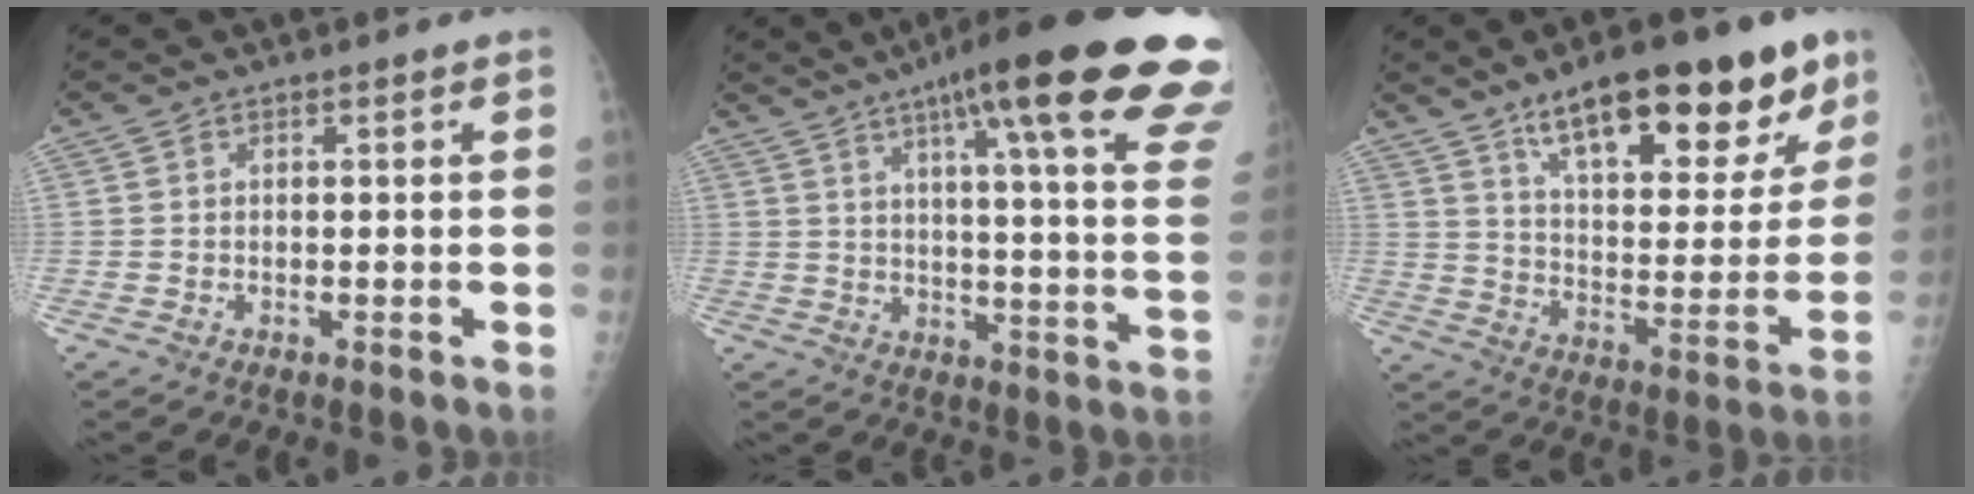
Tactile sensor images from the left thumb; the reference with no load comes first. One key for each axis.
{"total": 28.3, "fx": 17.5, "fy": 3.6, "fz": 22.0, "tx": -0.257, "ty": -0.051, "tz": 0.225}
{"total": 24.2, "fx": 15.3, "fy": 8.5, "fz": 16.6, "tx": -0.197, "ty": -0.049, "tz": 0.238}